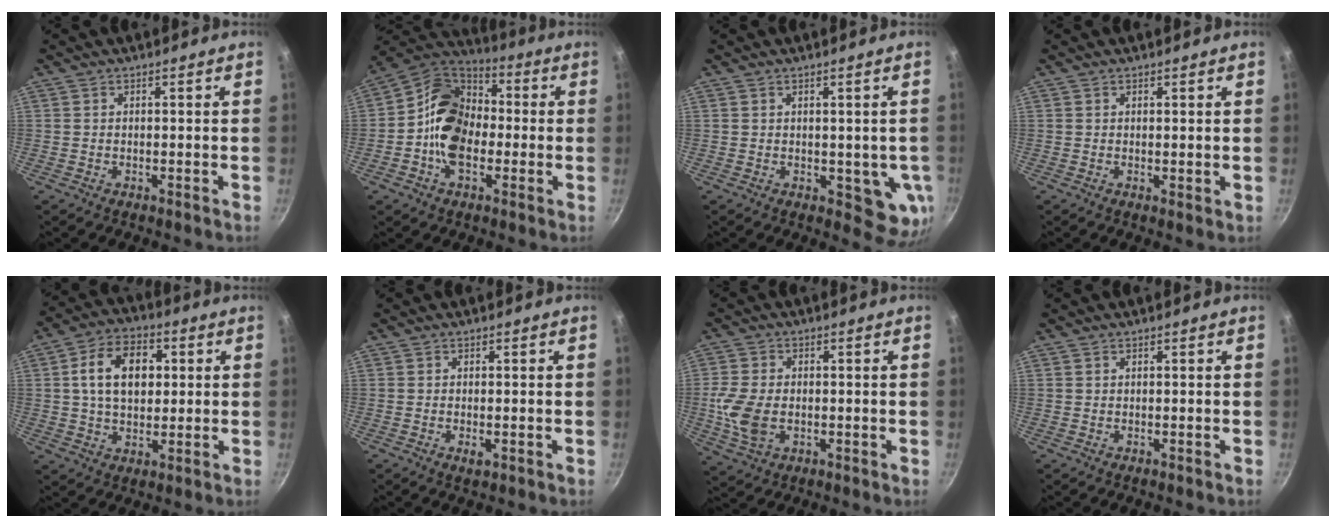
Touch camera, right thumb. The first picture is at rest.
{"total": 15.4, "force": [-1.4, 11.1, 10.6], "torque": [-0.148, 0.034, -0.047]}
{"total": 6.8, "force": [-0.1, 3.9, 5.6], "torque": [-0.046, -0.012, 0.005]}
{"total": 0.8, "force": [0.5, 0.3, 0.5], "torque": [-0.004, -0.011, 0.005]}
{"total": 12.6, "force": [2.3, 8.5, 8.9], "torque": [-0.125, 0.011, 0.030]}
{"total": 1.5, "force": [-0.5, 0.6, 1.3], "torque": [-0.022, -0.003, -0.007]}
{"total": 8.5, "force": [-0.9, 5.7, 6.3], "torque": [-0.131, 0.000, -0.014]}
{"total": 0.0}